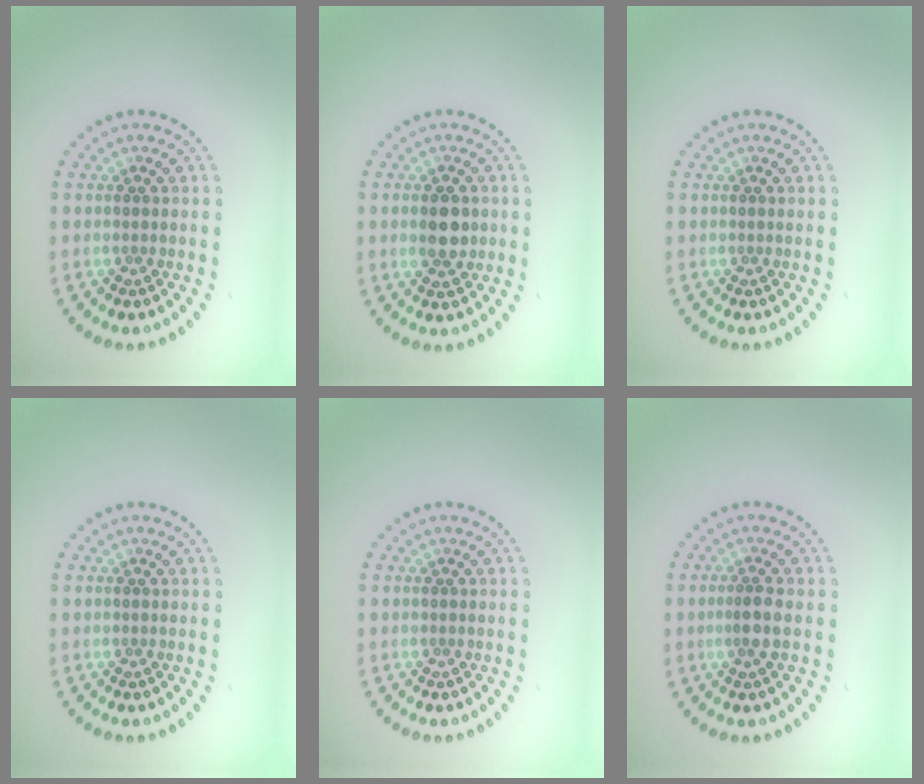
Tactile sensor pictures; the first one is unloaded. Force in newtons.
{"total": 3.1, "press": 3.1, "slide": 0.1}
{"total": 0.0}
{"total": 0.0}
{"total": 0.0}
{"total": 2.0, "press": 1.7, "slide": 1.0}